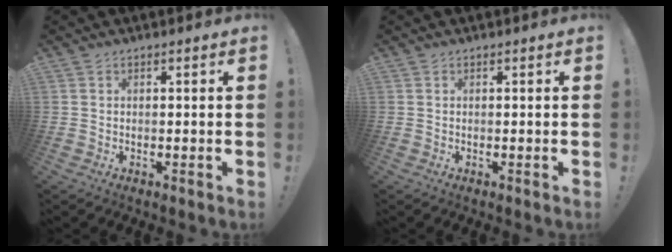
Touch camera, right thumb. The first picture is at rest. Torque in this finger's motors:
{"motor_torque": [0.00, 0.00, 0.00, 0.00, 0.00]}